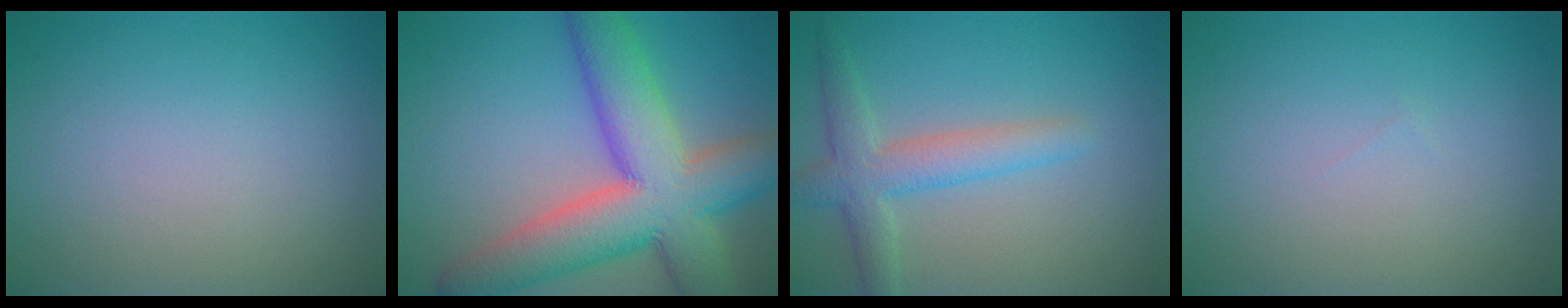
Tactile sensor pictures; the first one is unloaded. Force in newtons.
{"total": 11.9, "press": 11.8, "slide": 0.6}
{"total": 4.0, "press": 4.0, "slide": 0.1}
{"total": 0.0}